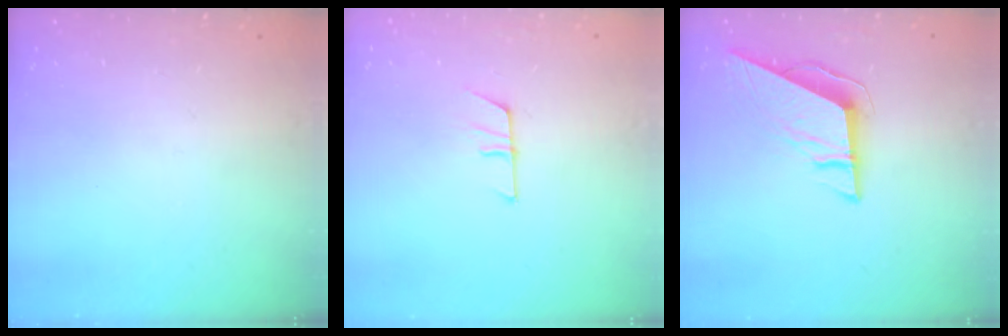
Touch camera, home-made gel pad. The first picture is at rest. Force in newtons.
{"total": 7.8, "press": 7.8, "slide": 0.4}
{"total": 9.6, "press": 9.5, "slide": 1.0}